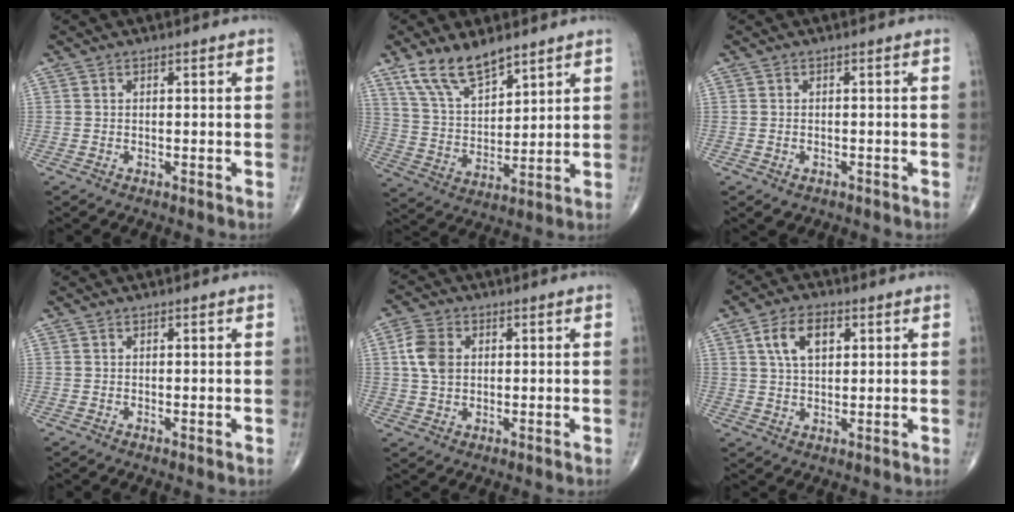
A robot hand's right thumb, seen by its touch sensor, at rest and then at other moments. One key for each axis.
{"total": 11.5, "fx": 8.2, "fy": 4.7, "fz": 6.4, "tx": -0.104, "ty": -0.041, "tz": 0.168}
{"total": 1.6, "fx": -0.8, "fy": 1.2, "fz": 0.8, "tx": -0.007, "ty": 0.006, "tz": -0.003}
{"total": 0.0}
{"total": 6.2, "fx": 1.2, "fy": 4.5, "fz": 4.0, "tx": -0.071, "ty": 0.002, "tz": 0.018}
{"total": 7.5, "fx": 2.7, "fy": 4.2, "fz": 5.5, "tx": -0.087, "ty": -0.001, "tz": 0.049}